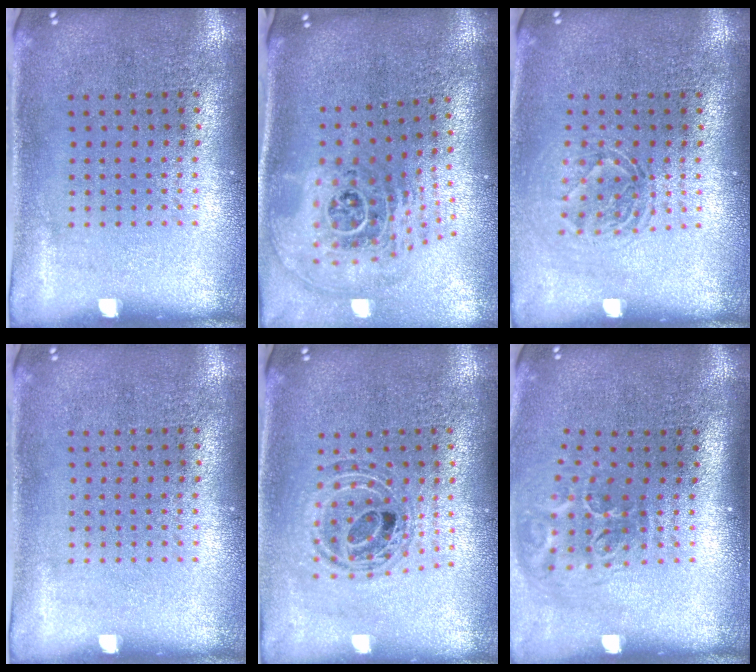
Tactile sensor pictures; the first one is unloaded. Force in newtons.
{"total": 2.8, "press": 1.8, "slide": 2.1}
{"total": 1.5, "press": 1.2, "slide": 0.9}
{"total": 0.0}
{"total": 0.8, "press": 0.8, "slide": 0.2}
{"total": 2.0, "press": 1.2, "slide": 1.6}